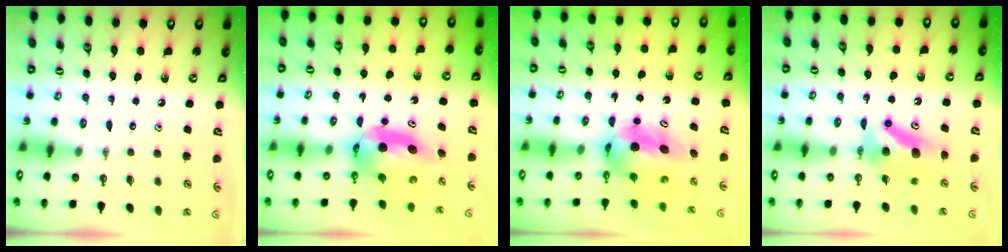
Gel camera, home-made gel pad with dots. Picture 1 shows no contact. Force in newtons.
{"total": 6.5, "press": 6.1, "slide": 2.3}
{"total": 6.2, "press": 6.1, "slide": 1.2}
{"total": 7.9, "press": 5.4, "slide": 5.7}